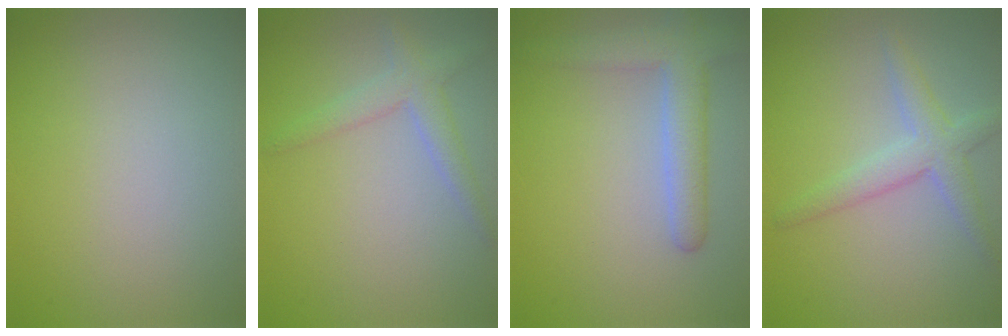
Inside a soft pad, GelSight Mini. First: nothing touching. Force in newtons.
{"total": 2.4, "press": 2.4, "slide": 0.2}
{"total": 4.1, "press": 4.1, "slide": 0.3}
{"total": 3.1, "press": 3.1, "slide": 0.3}